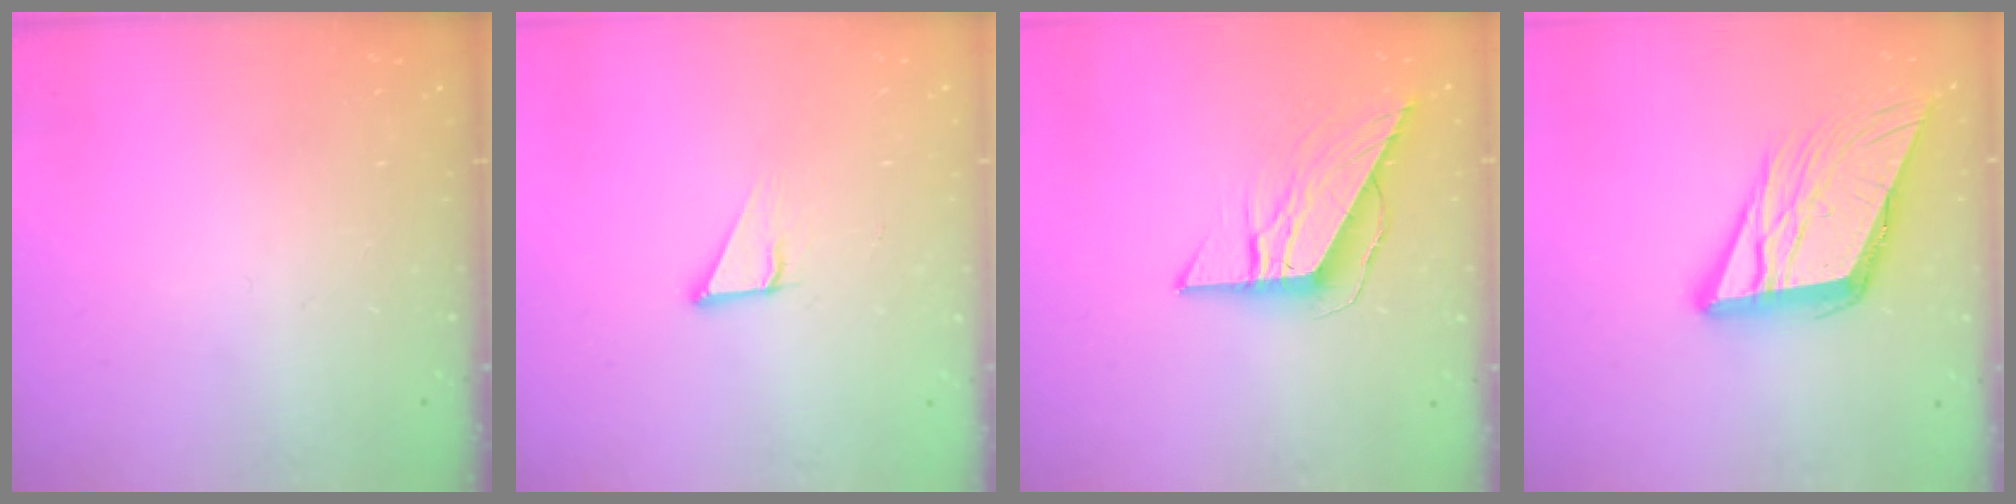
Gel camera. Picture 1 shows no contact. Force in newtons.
{"total": 3.5, "press": 3.5, "slide": 0.2}
{"total": 8.7, "press": 8.7, "slide": 0.7}
{"total": 15.2, "press": 15.0, "slide": 2.6}